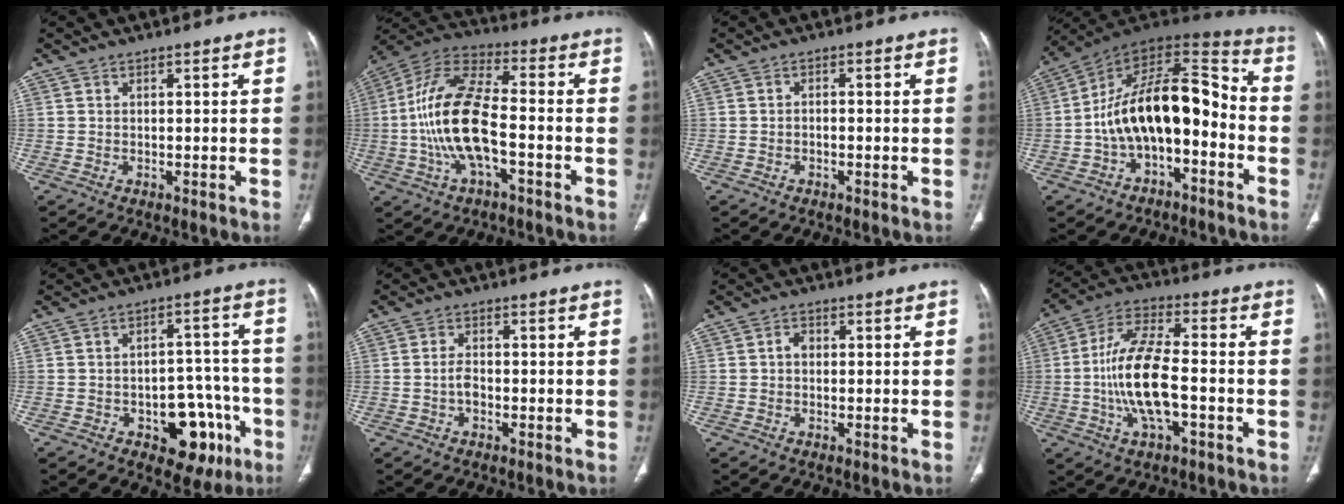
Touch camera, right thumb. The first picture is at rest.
{"total": 16.5, "force": [-3.2, 6.8, 14.7], "torque": [-0.299, 0.039, -0.063]}
{"total": 0.9, "force": [-0.5, 0.6, 0.5], "torque": [-0.006, 0.005, -0.010]}
{"total": 18.4, "force": [-4.1, 9.8, 15.0], "torque": [-0.223, 0.082, -0.070]}
{"total": 12.7, "force": [-5.6, 7.5, 8.6], "torque": [-0.069, 0.044, -0.066]}
{"total": 2.5, "force": [-0.7, 1.5, 1.9], "torque": [-0.034, 0.011, -0.015]}
{"total": 1.7, "force": [0.0, 1.3, 1.1], "torque": [-0.011, 0.008, -0.004]}
{"total": 14.3, "force": [-2.7, 5.4, 12.9], "torque": [-0.262, 0.026, -0.053]}